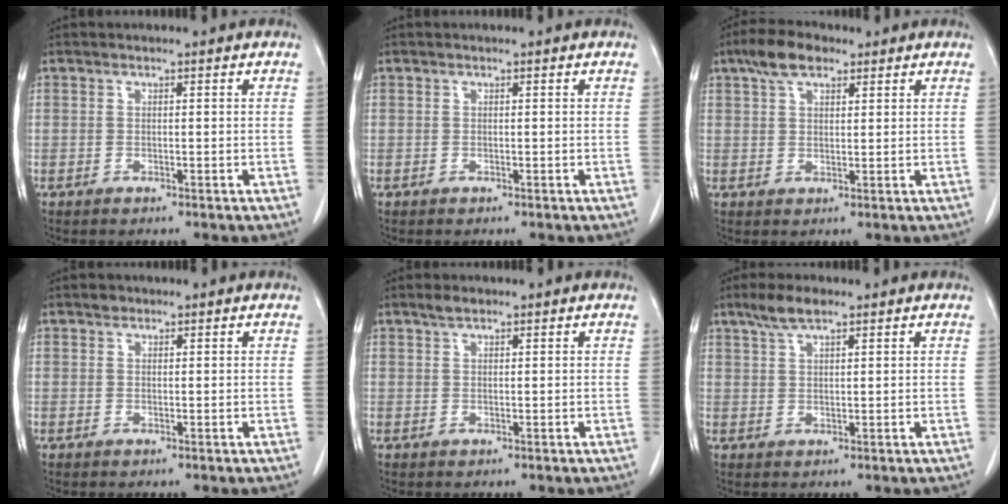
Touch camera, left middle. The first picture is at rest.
{"total": 0.0}
{"total": 5.7, "force": [3.7, 2.4, 3.6], "torque": [-0.073, 0.016, 0.067]}
{"total": 0.9, "force": [0.7, 0.5, 0.2], "torque": [-0.005, 0.001, 0.010]}
{"total": 1.6, "force": [1.3, 0.5, 0.8], "torque": [-0.021, 0.004, 0.024]}
{"total": 4.2, "force": [3.0, 0.9, 2.7], "torque": [-0.063, 0.009, 0.060]}